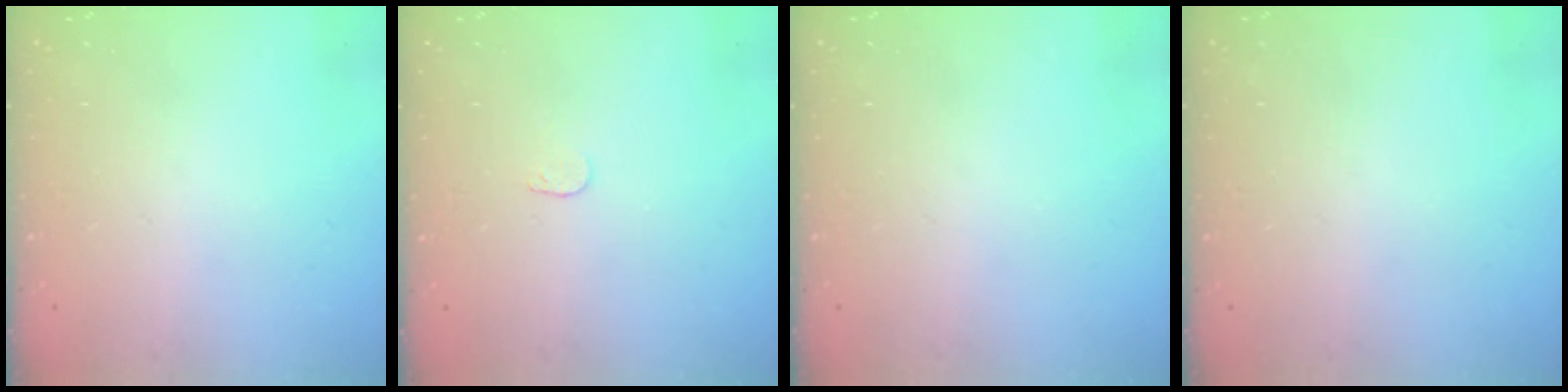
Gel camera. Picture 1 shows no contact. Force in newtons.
{"total": 3.2, "press": 3.2, "slide": 0.3}
{"total": 0.0}
{"total": 0.0}